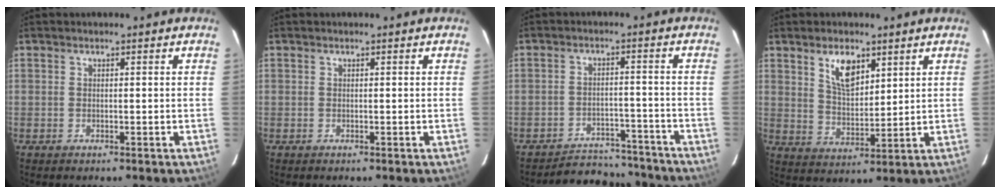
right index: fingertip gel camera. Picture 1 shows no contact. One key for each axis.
{"total": 0.0}
{"total": 12.8, "fx": -11.8, "fy": 4.3, "fz": 2.1, "tx": -0.052, "ty": 0.029, "tz": -0.151}
{"total": 7.6, "fx": 4.3, "fy": 3.6, "fz": 5.1, "tx": -0.088, "ty": 0.004, "tz": 0.086}